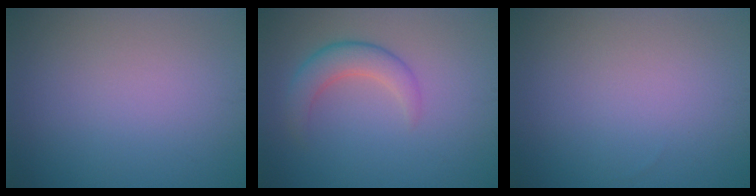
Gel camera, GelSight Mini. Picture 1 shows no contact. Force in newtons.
{"total": 3.3, "press": 3.3, "slide": 0.2}
{"total": 0.0}